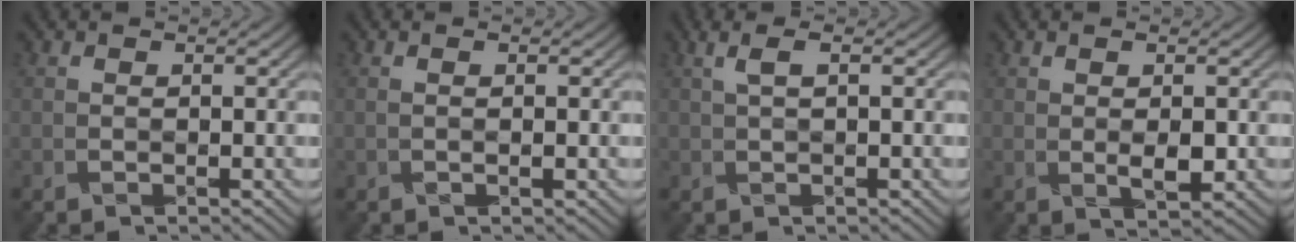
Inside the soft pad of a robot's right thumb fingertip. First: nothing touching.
{"total": 0.8, "force": [0.1, 0.1, 0.8], "torque": [-0.017, 0.002, -0.001]}
{"total": 1.8, "force": [0.7, 0.4, 1.6], "torque": [-0.029, 0.008, 0.015]}
{"total": 2.3, "force": [0.3, 0.5, 2.2], "torque": [-0.043, -0.002, 0.012]}